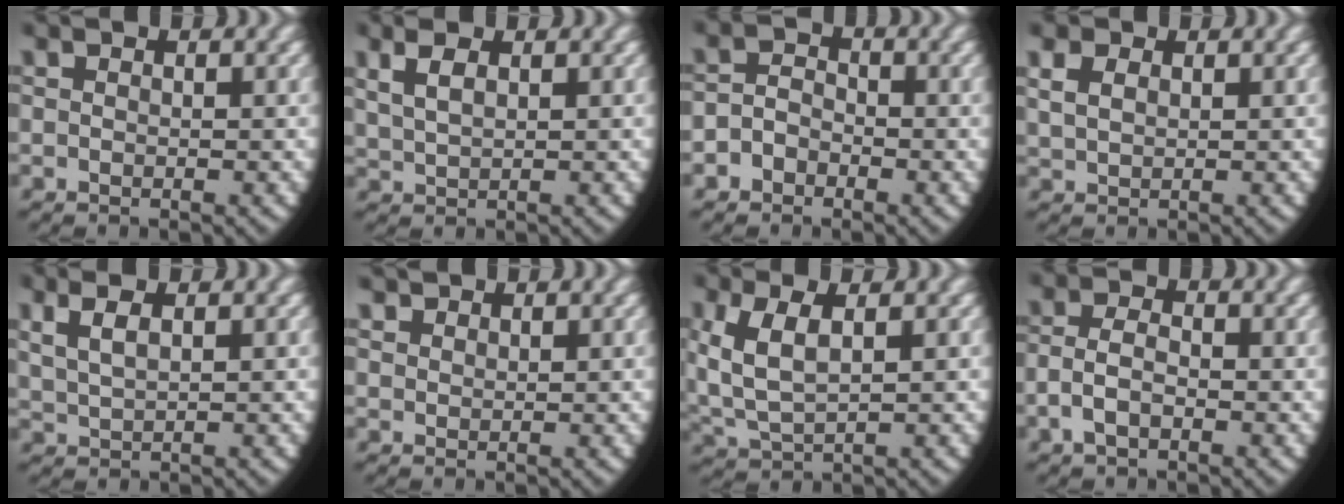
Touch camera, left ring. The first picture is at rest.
{"total": 2.5, "force": [1.5, 1.3, 1.5], "torque": [-0.039, 0.002, 0.035]}
{"total": 3.3, "force": [-1.2, 2.9, 0.9], "torque": [-0.023, -0.011, -0.023]}
{"total": 2.3, "force": [1.2, 1.6, 1.2], "torque": [-0.032, -0.004, 0.032]}
{"total": 3.0, "force": [1.7, 1.5, 2.0], "torque": [-0.047, 0.005, 0.037]}
{"total": 1.5, "force": [1.5, 0.2, 0.3], "torque": [-0.004, -0.002, 0.036]}
{"total": 4.7, "force": [0.6, 3.2, 3.4], "torque": [-0.103, -0.018, 0.028]}
{"total": 3.0, "force": [-1.0, 2.1, 1.9], "torque": [-0.056, -0.016, -0.012]}